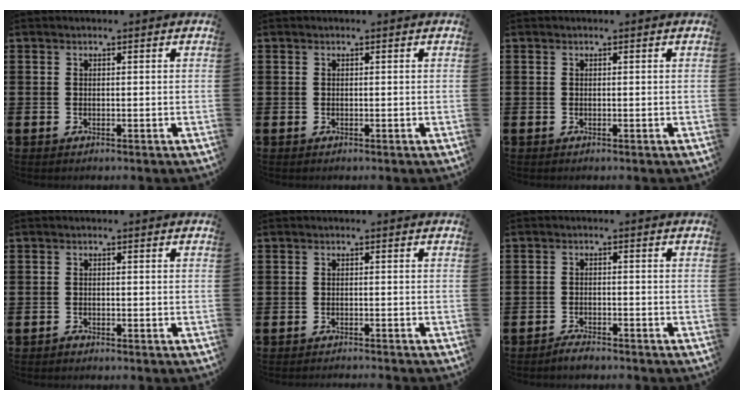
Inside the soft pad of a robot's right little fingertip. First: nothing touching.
{"total": 0.0}
{"total": 0.0}
{"total": 0.6, "force": [-0.6, 0.2, 0.0], "torque": [-0.002, -0.001, -0.012]}
{"total": 0.8, "force": [-0.7, -0.2, 0.0], "torque": [0.001, 0.000, -0.015]}
{"total": 1.5, "force": [-1.5, 0.2, 0.2], "torque": [-0.008, 0.001, -0.030]}